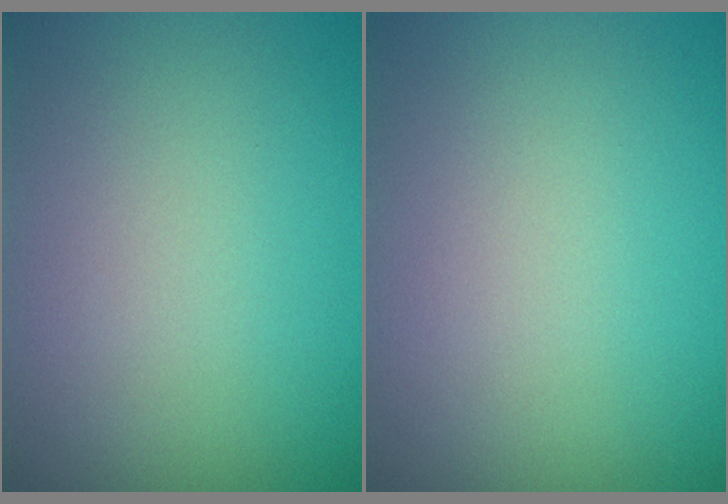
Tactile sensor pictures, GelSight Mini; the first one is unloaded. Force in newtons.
{"total": 0.0}